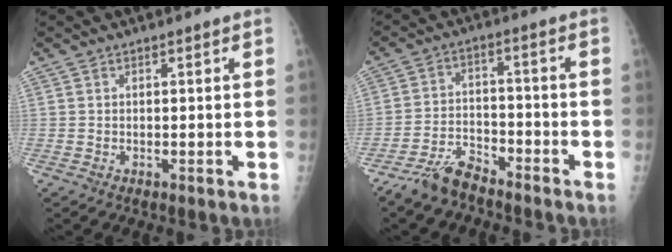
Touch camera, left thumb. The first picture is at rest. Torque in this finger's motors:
{"motor_torque": [0.30, 0.33, 0.09, -0.05, 0.08]}